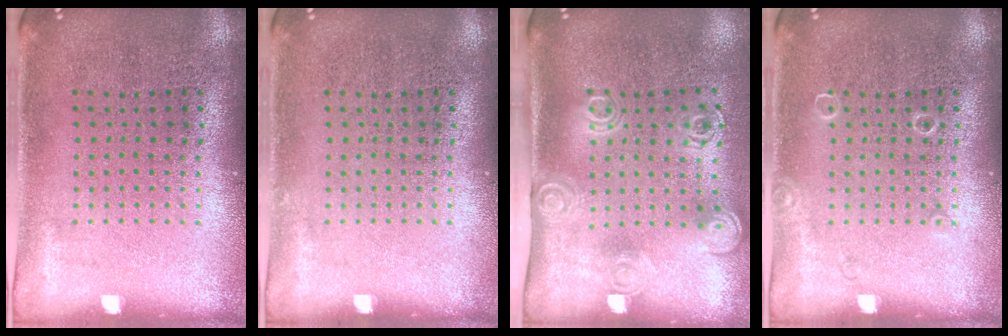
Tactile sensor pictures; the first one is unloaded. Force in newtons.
{"total": 0.0}
{"total": 2.0, "press": 1.4, "slide": 1.4}
{"total": 0.6, "press": 0.6, "slide": 0.1}